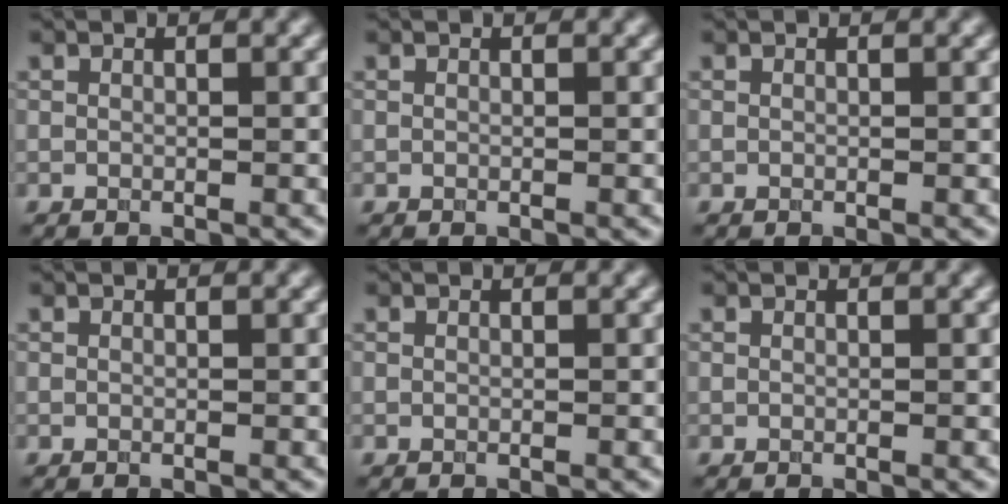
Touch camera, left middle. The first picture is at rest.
{"total": 0.0}
{"total": 0.0}
{"total": 0.0}
{"total": 0.0}
{"total": 0.0}